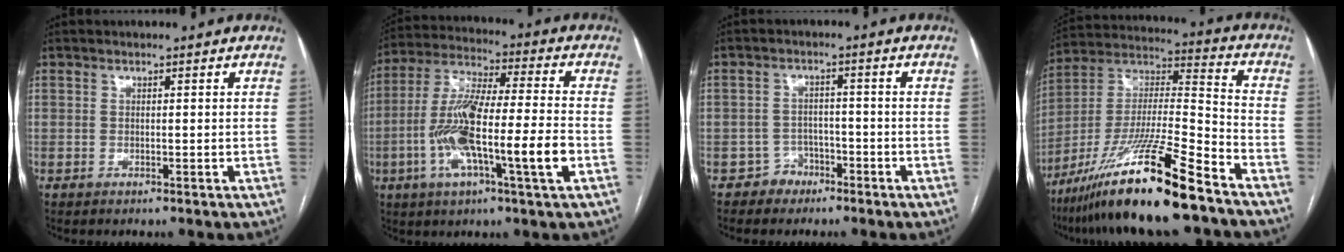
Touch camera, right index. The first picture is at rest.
{"total": 16.6, "force": [-4.4, 1.3, 15.9], "torque": [-0.305, -0.003, -0.080]}
{"total": 3.3, "force": [-2.2, 2.4, -0.2], "torque": [0.009, 0.014, -0.039]}
{"total": 20.5, "force": [-14.2, 0.5, 14.8], "torque": [-0.300, -0.031, -0.261]}